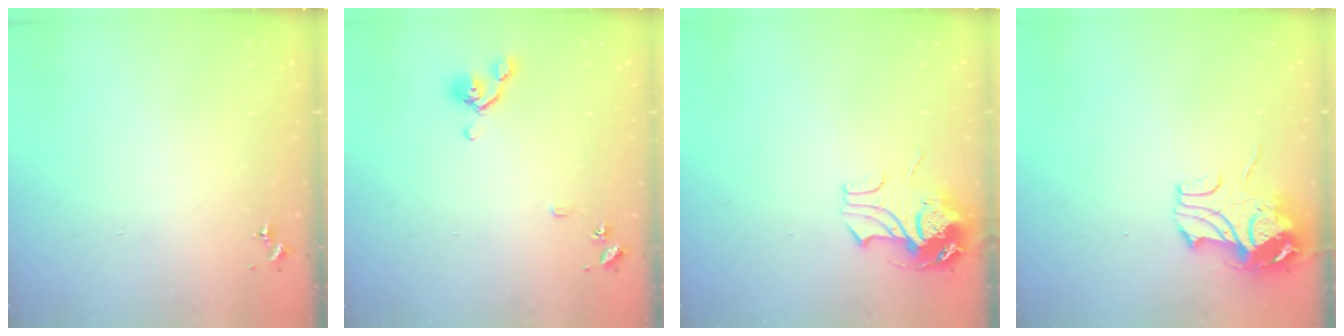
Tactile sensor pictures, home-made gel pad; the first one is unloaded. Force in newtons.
{"total": 8.6, "press": 8.5, "slide": 1.3}
{"total": 11.0, "press": 10.9, "slide": 1.1}
{"total": 9.7, "press": 9.7, "slide": 1.0}